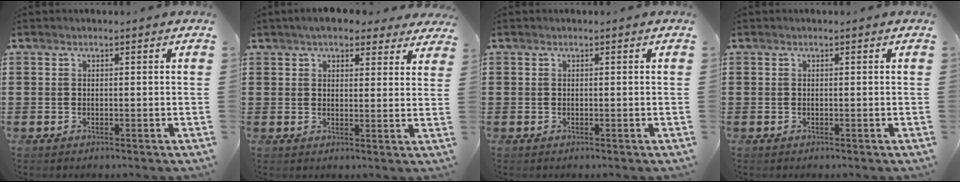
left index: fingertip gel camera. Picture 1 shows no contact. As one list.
[{"total": 4.9, "force": [4.3, 1.5, 2.0], "torque": [-0.044, -0.001, 0.077]}, {"total": 0.0}, {"total": 0.0}]